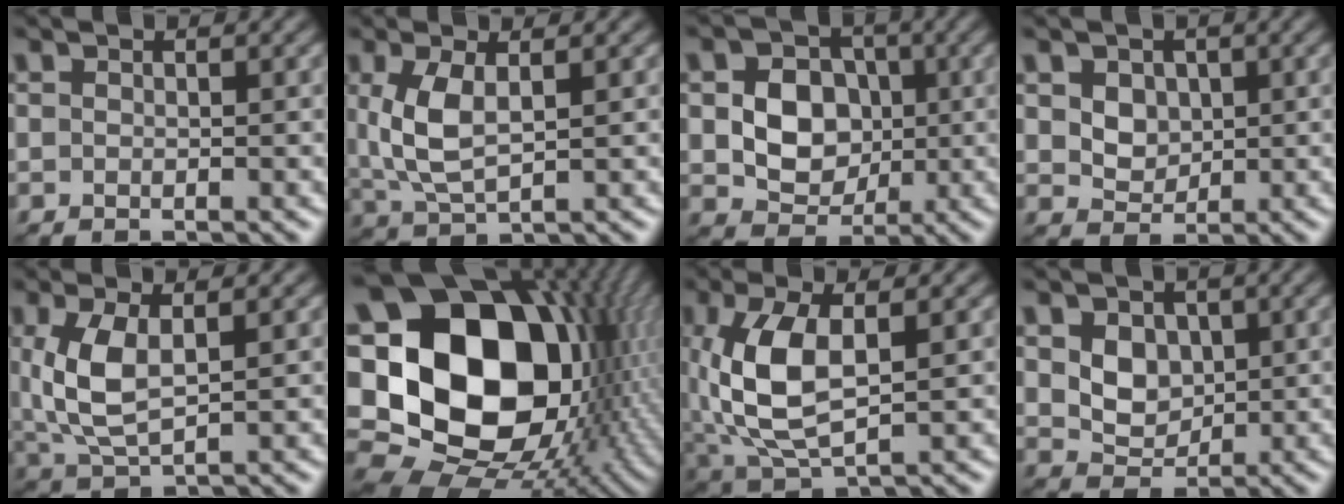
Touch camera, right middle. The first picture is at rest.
{"total": 4.5, "force": [1.0, 1.9, 4.0], "torque": [-0.092, 0.000, 0.025]}
{"total": 5.8, "force": [0.1, 4.7, 3.3], "torque": [-0.056, -0.001, -0.001]}
{"total": 3.4, "force": [1.3, 2.6, 1.8], "torque": [-0.044, 0.003, 0.029]}
{"total": 5.3, "force": [1.0, 2.4, 4.6], "torque": [-0.109, -0.001, 0.026]}
{"total": 22.4, "force": [1.4, 17.0, 14.5], "torque": [-0.292, 0.006, 0.038]}
{"total": 7.5, "force": [0.6, 3.6, 6.5], "torque": [-0.153, 0.003, 0.015]}
{"total": 3.6, "force": [0.9, 2.8, 2.1], "torque": [-0.052, -0.009, 0.017]}